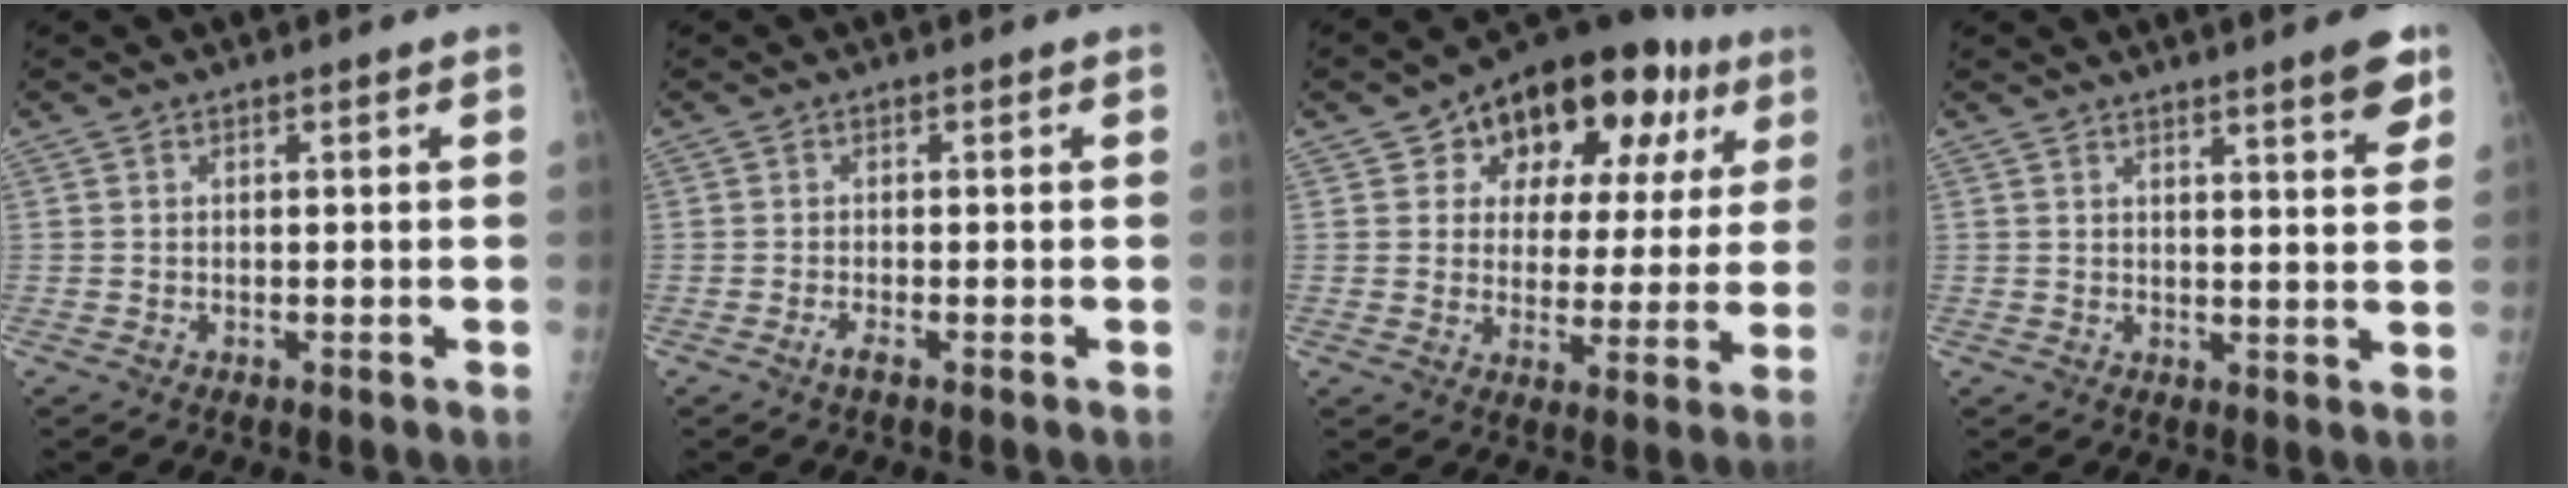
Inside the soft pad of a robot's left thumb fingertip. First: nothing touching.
{"total": 1.4, "force": [-0.8, 0.2, 1.1], "torque": [-0.027, -0.002, -0.021]}
{"total": 19.5, "force": [9.4, 11.9, 12.4], "torque": [-0.121, -0.001, 0.130]}
{"total": 5.9, "force": [4.0, 0.8, 4.3], "torque": [-0.047, -0.023, 0.050]}